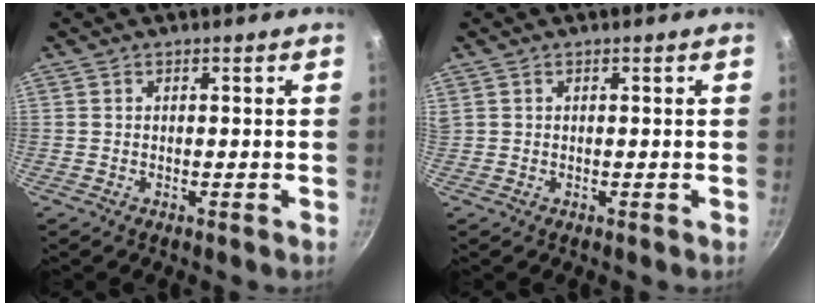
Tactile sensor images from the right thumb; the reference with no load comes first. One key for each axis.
{"total": 0.0}